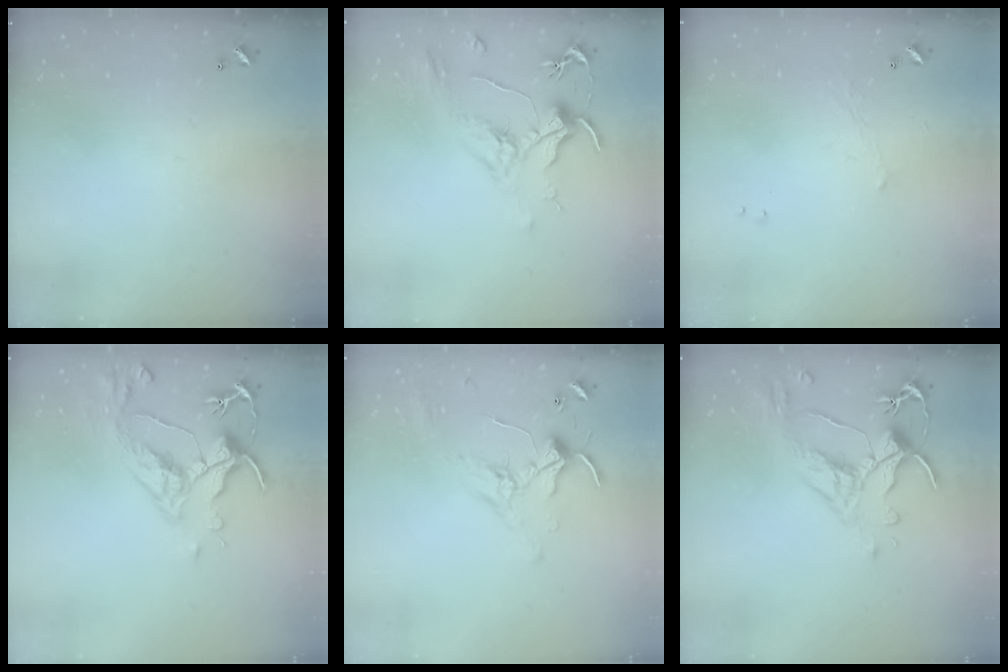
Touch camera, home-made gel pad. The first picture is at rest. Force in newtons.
{"total": 2.1, "press": 2.0, "slide": 0.8}
{"total": 0.6, "press": 0.2, "slide": 0.5}
{"total": 5.0, "press": 4.8, "slide": 1.4}
{"total": 0.9, "press": 0.8, "slide": 0.4}
{"total": 2.6, "press": 2.2, "slide": 1.3}